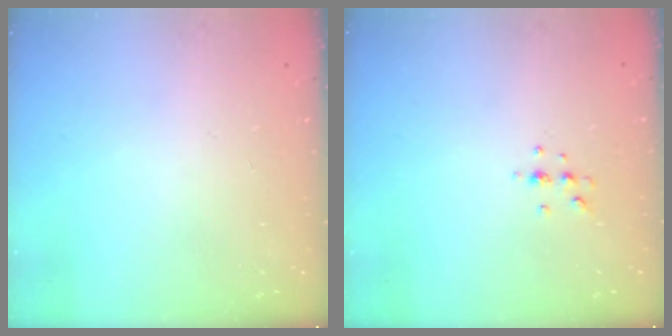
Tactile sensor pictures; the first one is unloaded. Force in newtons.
{"total": 3.8, "press": 3.8, "slide": 0.7}